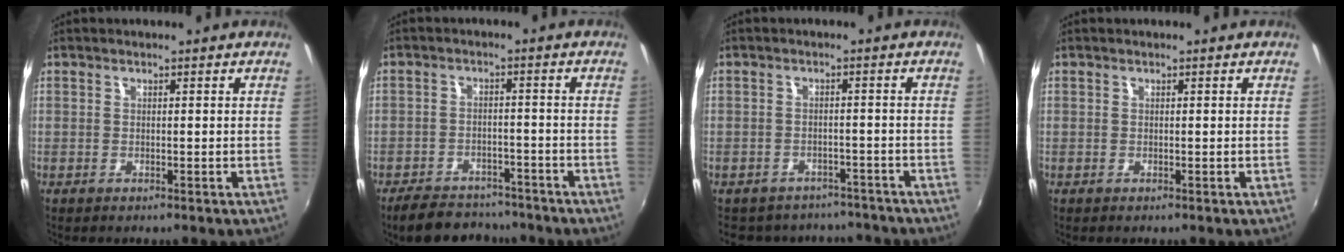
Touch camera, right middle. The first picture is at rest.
{"total": 10.5, "force": [-9.0, 4.3, 3.4], "torque": [-0.084, 0.010, -0.123]}
{"total": 10.8, "force": [-9.3, 4.9, 2.6], "torque": [-0.061, 0.011, -0.112]}
{"total": 0.0}